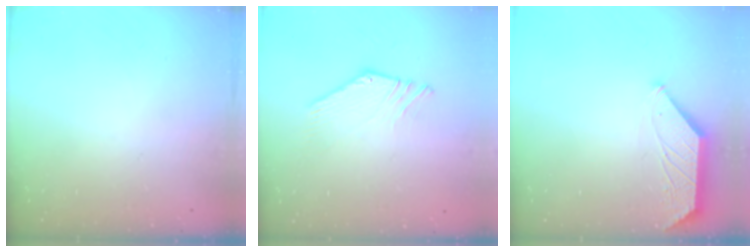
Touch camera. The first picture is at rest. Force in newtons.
{"total": 1.6, "press": 1.6, "slide": 0.1}
{"total": 1.9, "press": 1.9, "slide": 0.5}